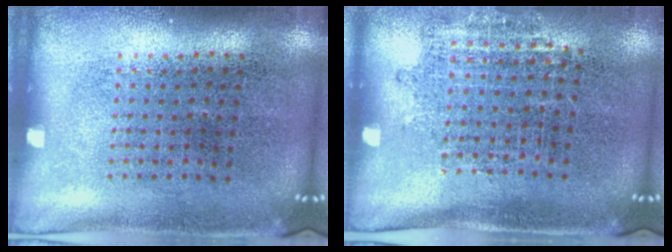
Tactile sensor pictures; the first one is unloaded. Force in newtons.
{"total": 1.1, "press": 0.9, "slide": 0.7}